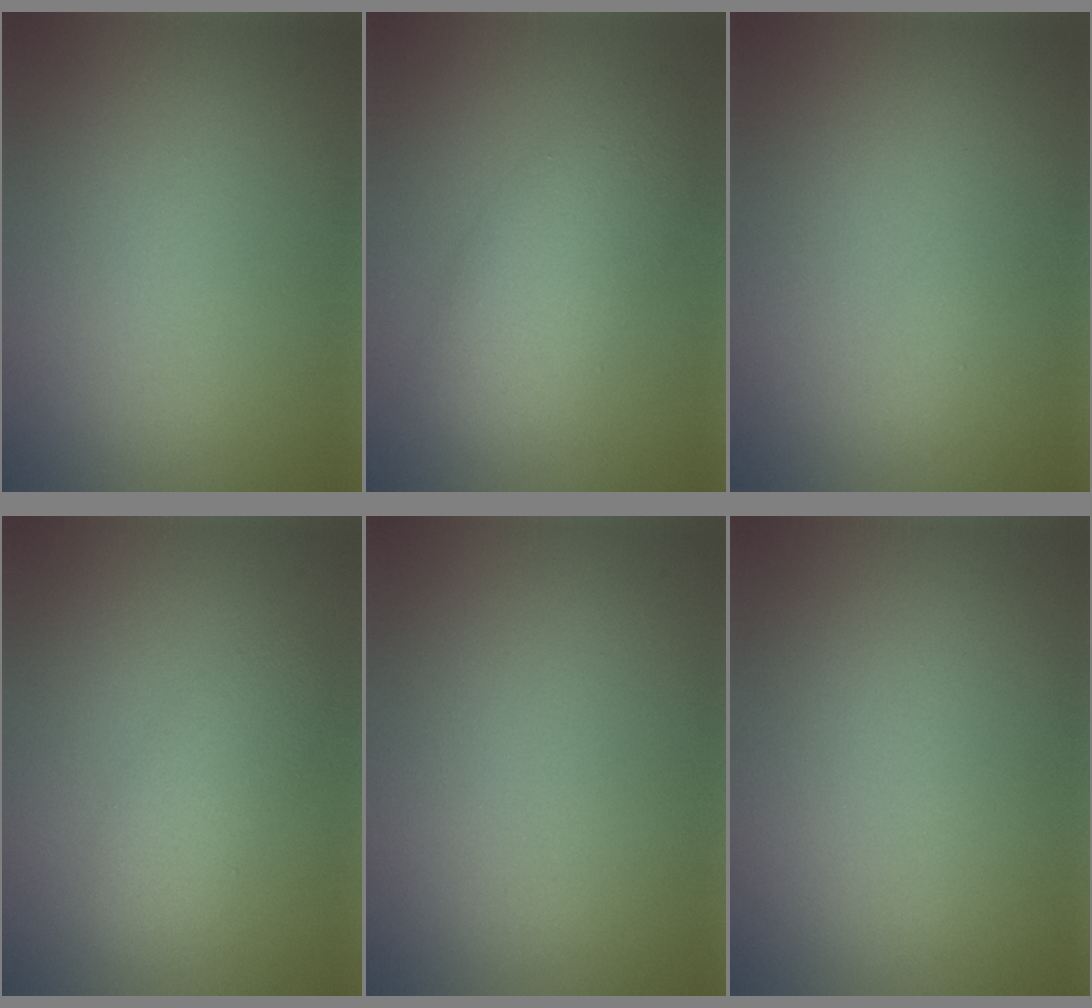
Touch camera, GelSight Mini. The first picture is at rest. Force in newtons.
{"total": 4.9, "press": 4.9, "slide": 0.0}
{"total": 0.5, "press": 0.5, "slide": 0.0}
{"total": 2.7, "press": 2.7, "slide": 0.0}
{"total": 0.0}
{"total": 0.0}